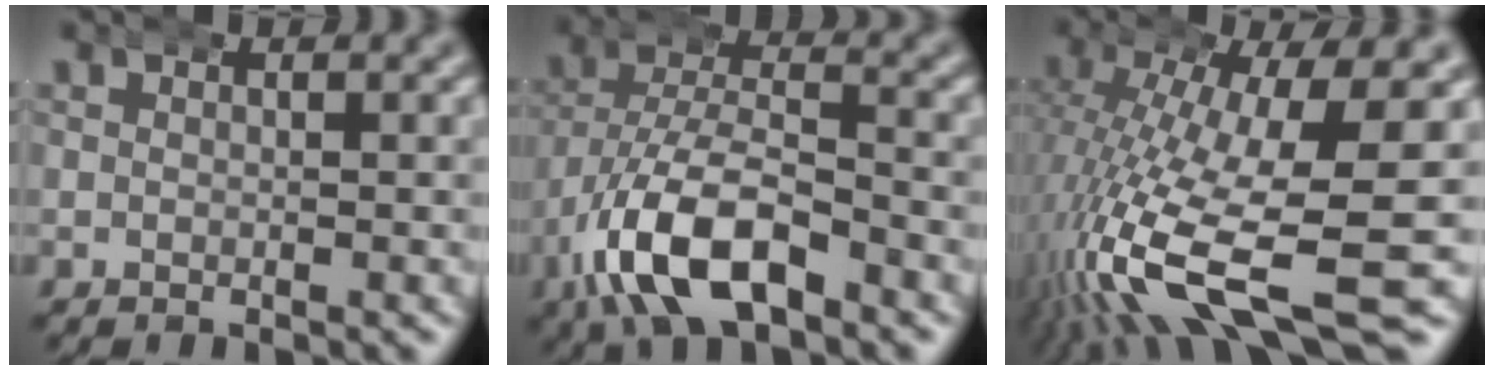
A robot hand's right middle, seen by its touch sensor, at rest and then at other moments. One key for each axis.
{"total": 8.1, "fx": -3.1, "fy": 4.2, "fz": 6.2, "tx": -0.125, "ty": -0.022, "tz": -0.046}
{"total": 11.6, "fx": -4.5, "fy": 3.9, "fz": 10.0, "tx": -0.190, "ty": -0.038, "tz": -0.052}